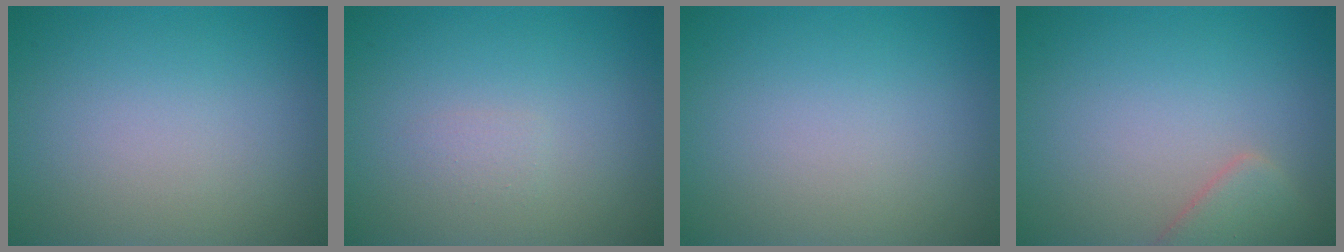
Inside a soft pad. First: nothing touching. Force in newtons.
{"total": 0.7, "press": 0.7, "slide": 0.1}
{"total": 0.0}
{"total": 2.4, "press": 2.4, "slide": 0.2}